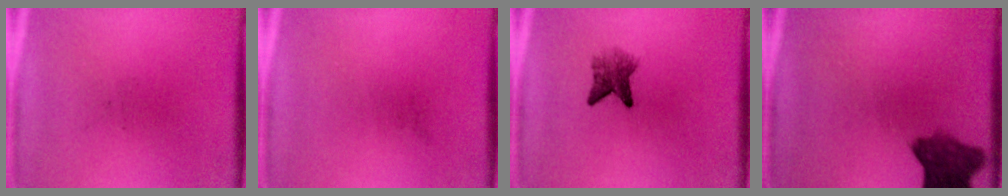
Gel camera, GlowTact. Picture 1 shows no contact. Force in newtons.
{"total": 0.0}
{"total": 3.6}
{"total": 7.3}